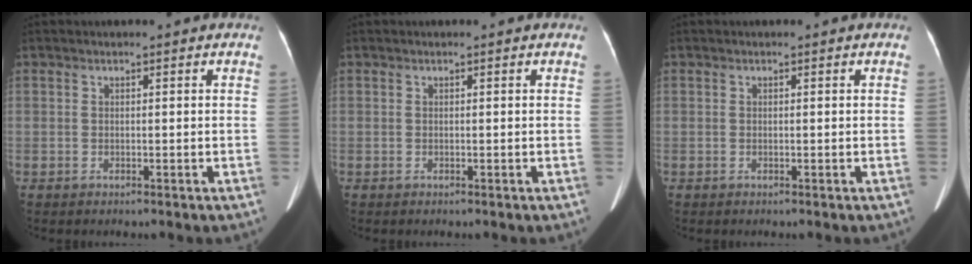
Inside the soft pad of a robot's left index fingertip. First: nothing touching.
{"total": 0.0}
{"total": 0.0}